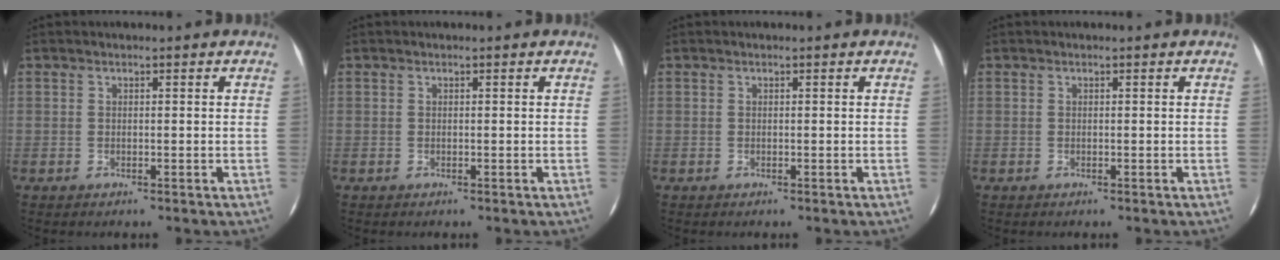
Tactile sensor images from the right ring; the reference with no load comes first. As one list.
[{"total": 0.0}, {"total": 0.0}, {"total": 0.0}]